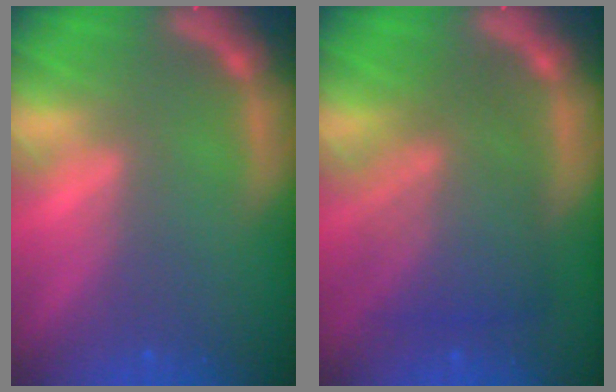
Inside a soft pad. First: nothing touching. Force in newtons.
{"total": 7.6}